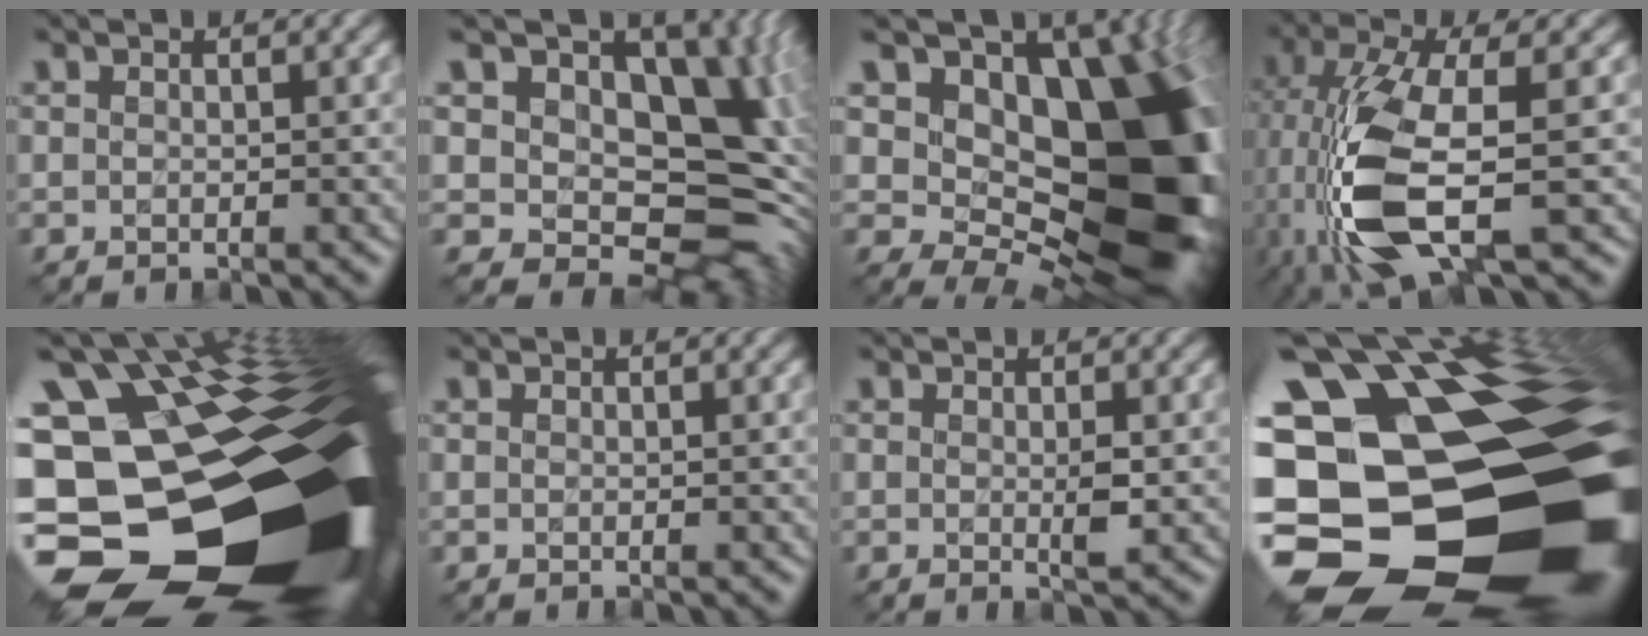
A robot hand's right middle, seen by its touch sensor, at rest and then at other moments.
{"total": 14.9, "force": [2.0, 9.2, 11.6], "torque": [-0.146, 0.001, 0.061]}
{"total": 17.7, "force": [2.9, 10.6, 13.9], "torque": [-0.182, 0.011, 0.067]}
{"total": 10.1, "force": [-3.0, 3.3, 9.0], "torque": [-0.214, -0.006, -0.062]}
{"total": 22.4, "force": [-6.2, 14.3, 16.1], "torque": [-0.237, -0.026, -0.117]}
{"total": 0.0}
{"total": 1.3, "force": [0.0, 0.2, 1.3], "torque": [-0.033, -0.002, 0.006]}
{"total": 23.0, "force": [-5.4, 14.8, 16.7], "torque": [-0.271, -0.044, -0.085]}